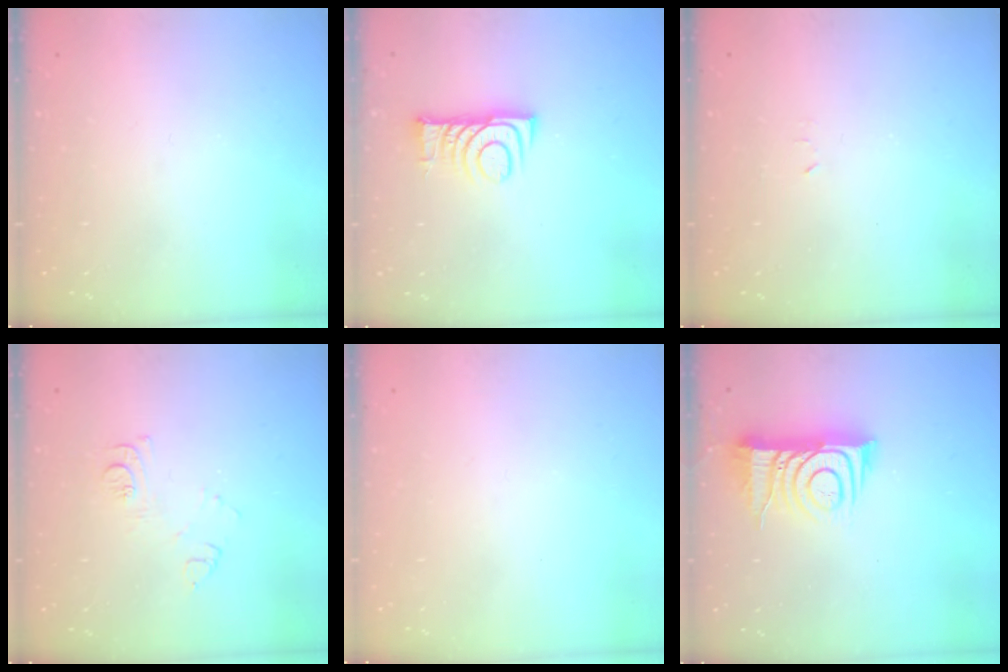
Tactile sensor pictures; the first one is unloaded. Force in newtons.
{"total": 8.1, "press": 8.1, "slide": 0.9}
{"total": 2.4, "press": 2.4, "slide": 0.4}
{"total": 7.2, "press": 7.2, "slide": 0.7}
{"total": 1.7, "press": 1.6, "slide": 0.1}
{"total": 12.0, "press": 12.0, "slide": 1.1}